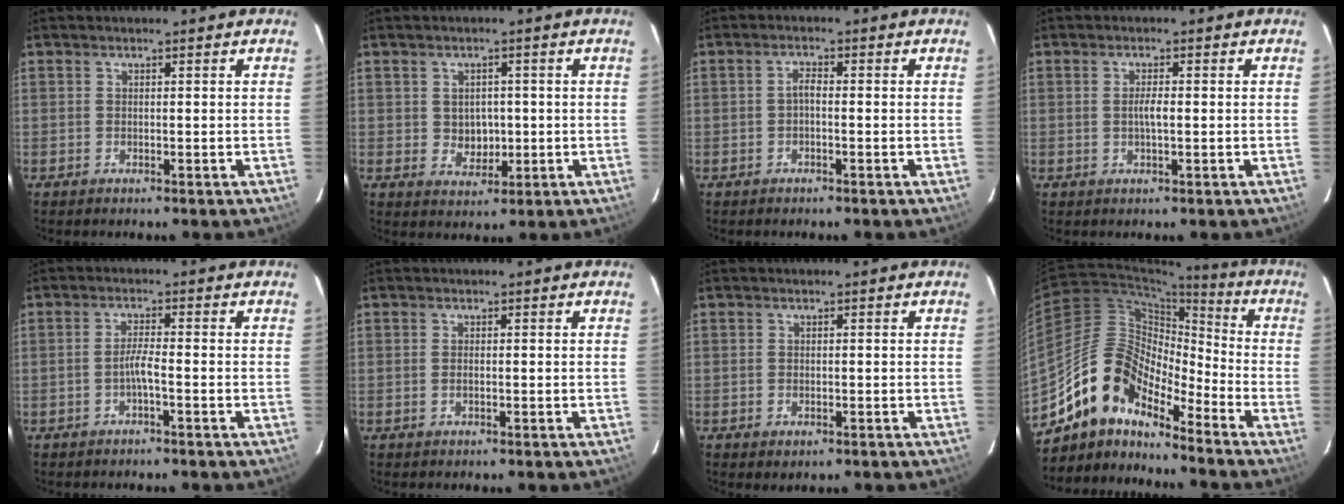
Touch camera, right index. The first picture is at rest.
{"total": 4.2, "force": [-0.1, 3.7, 2.1], "torque": [-0.035, 0.004, 0.006]}
{"total": 1.3, "force": [-0.6, 0.5, 1.1], "torque": [-0.022, 0.006, -0.013]}
{"total": 1.9, "force": [0.0, 0.3, 1.9], "torque": [-0.036, 0.000, -0.002]}
{"total": 2.3, "force": [-1.3, -0.2, 1.8], "torque": [-0.038, 0.003, -0.025]}
{"total": 0.7, "force": [-0.2, 0.3, 0.6], "torque": [-0.013, 0.001, -0.005]}
{"total": 1.7, "force": [-0.9, 1.2, 0.9], "torque": [-0.016, -0.005, -0.014]}
{"total": 13.3, "force": [-11.0, 5.2, 5.3], "torque": [-0.089, 0.024, -0.218]}